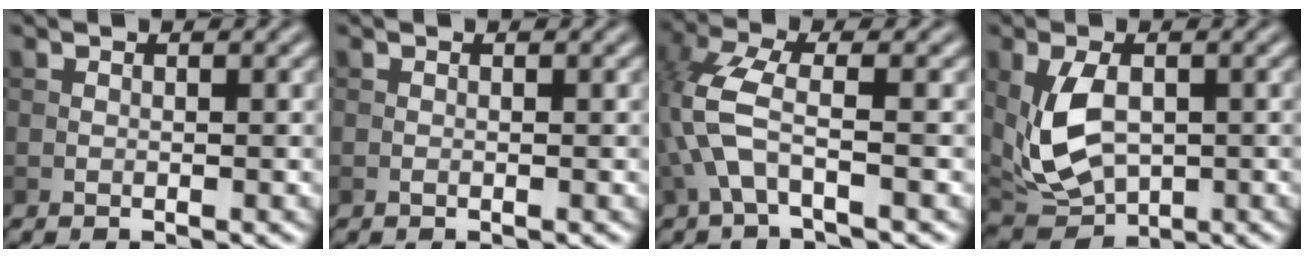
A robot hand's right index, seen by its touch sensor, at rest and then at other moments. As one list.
[{"total": 0.0}, {"total": 4.7, "force": [-1.5, 1.5, 4.2], "torque": [-0.108, 0.012, -0.038]}, {"total": 6.5, "force": [0.1, 4.1, 5.0], "torque": [-0.113, -0.010, 0.009]}]